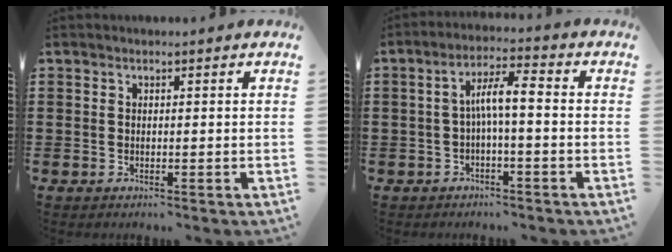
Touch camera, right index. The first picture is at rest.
{"total": 5.6, "force": [-0.4, 1.2, 5.5], "torque": [-0.110, 0.009, -0.014]}